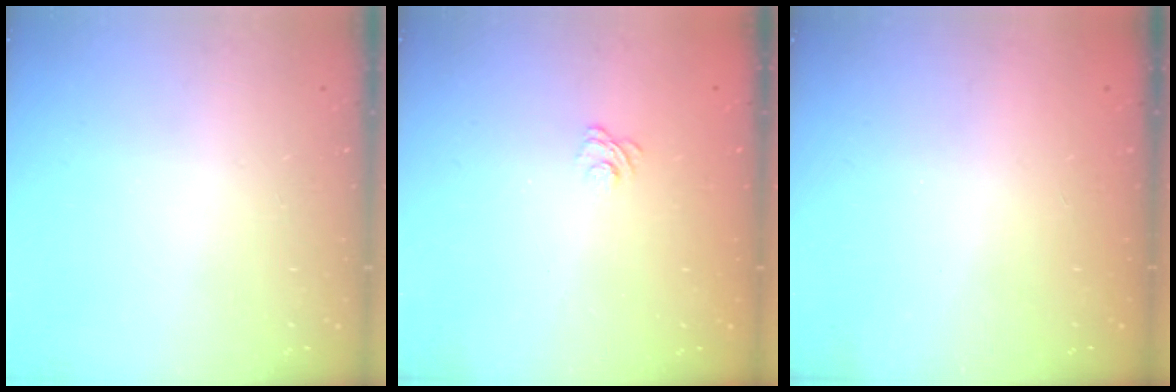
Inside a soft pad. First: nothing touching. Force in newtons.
{"total": 2.1, "press": 1.8, "slide": 1.1}
{"total": 2.4, "press": 2.3, "slide": 0.8}